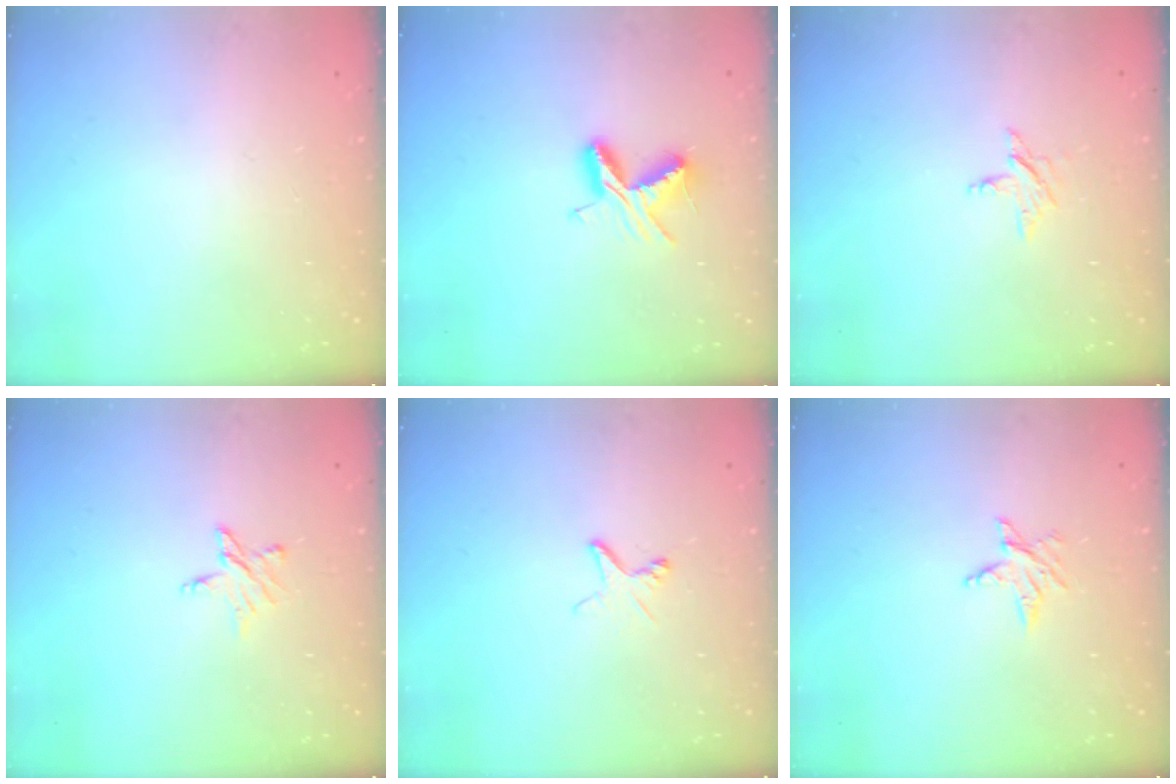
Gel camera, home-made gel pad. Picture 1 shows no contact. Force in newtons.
{"total": 7.6, "press": 7.6, "slide": 0.6}
{"total": 3.0, "press": 3.0, "slide": 0.3}
{"total": 5.8, "press": 5.8, "slide": 0.3}
{"total": 3.9, "press": 3.8, "slide": 0.4}
{"total": 3.6, "press": 3.6, "slide": 0.4}